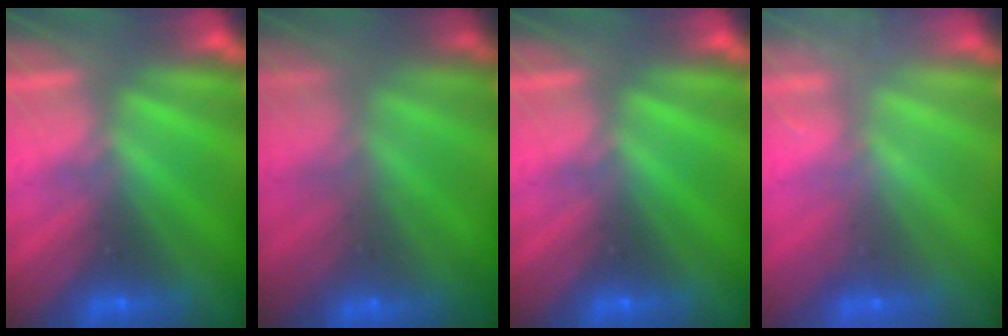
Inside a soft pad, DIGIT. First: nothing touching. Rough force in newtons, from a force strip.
{"total": 7.0}
{"total": 0.0}
{"total": 2.5}